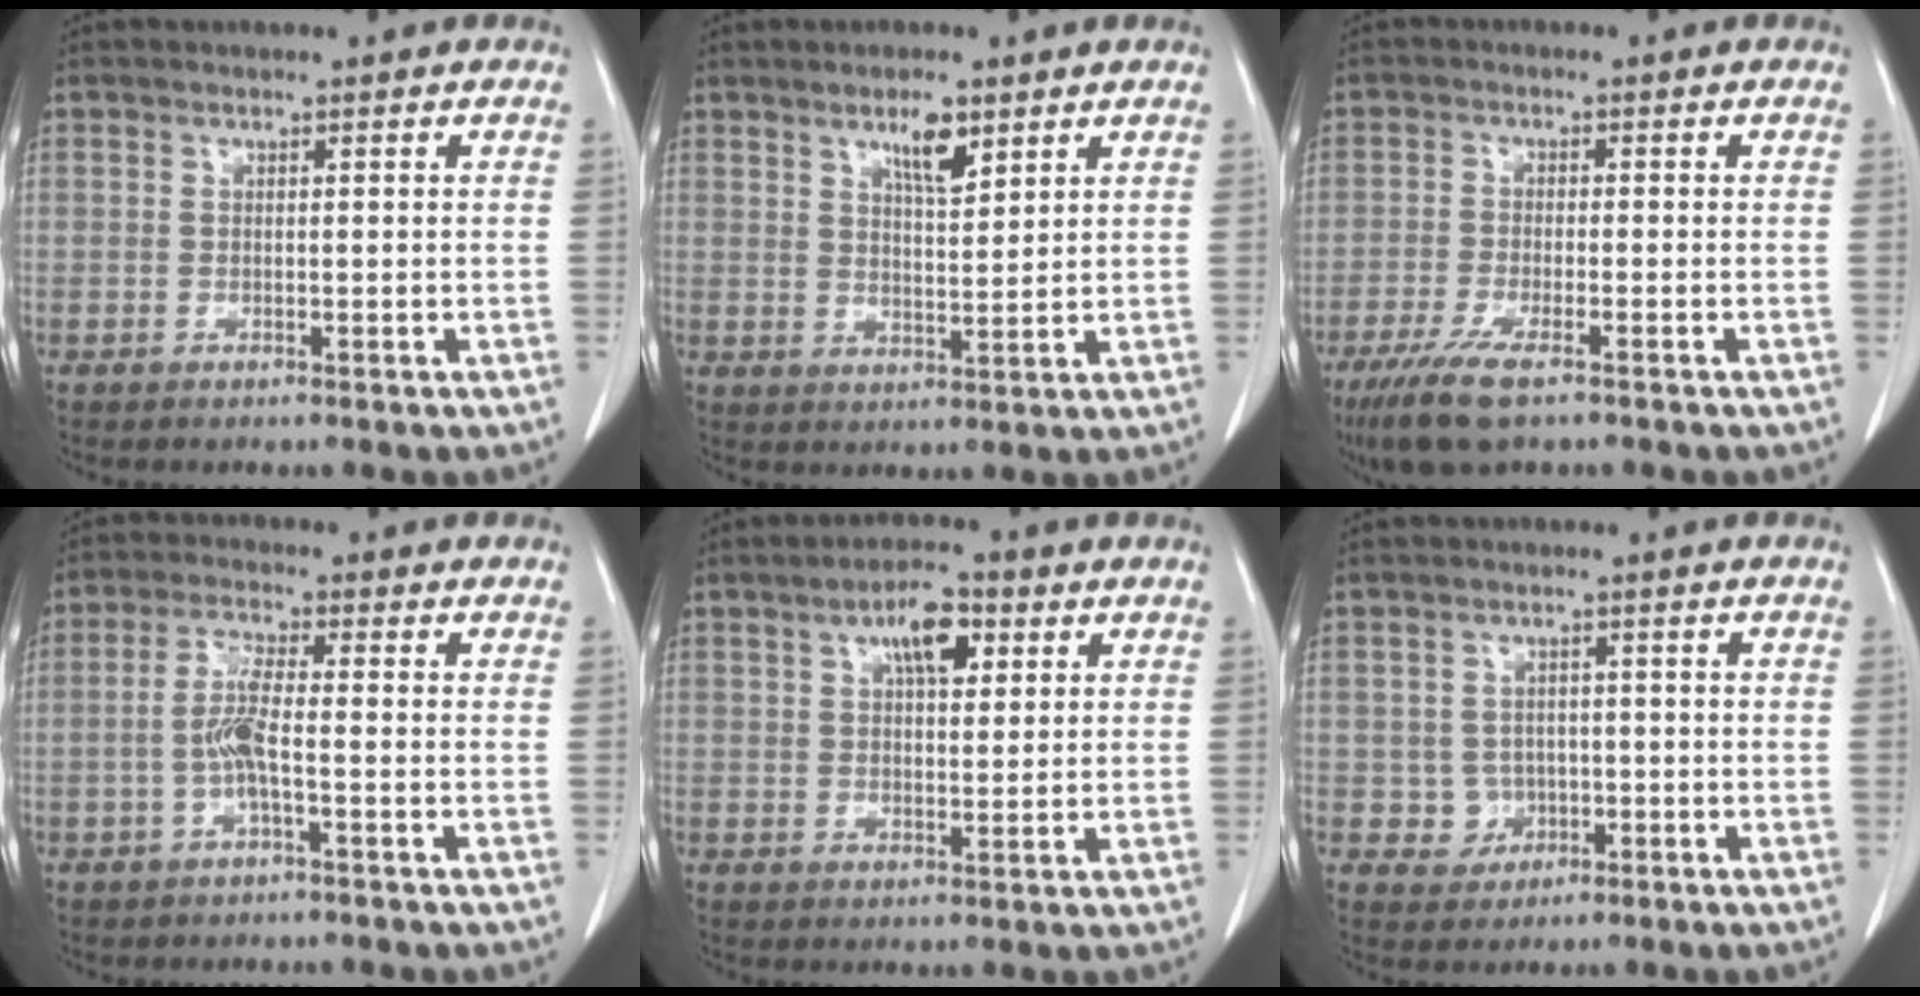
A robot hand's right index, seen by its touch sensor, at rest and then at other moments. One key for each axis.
{"total": 4.9, "fx": 3.1, "fy": 1.2, "fz": 3.7, "tx": -0.067, "ty": -0.003, "tz": 0.053}
{"total": 7.5, "fx": -4.9, "fy": 1.4, "fz": 5.5, "tx": -0.103, "ty": -0.019, "tz": -0.080}
{"total": 4.7, "fx": -1.2, "fy": 0.4, "fz": 4.6, "tx": -0.099, "ty": 0.005, "tz": -0.024}
{"total": 6.2, "fx": 2.7, "fy": 2.2, "fz": 5.1, "tx": -0.087, "ty": 0.009, "tz": 0.042}
{"total": 3.7, "fx": -0.5, "fy": 3.6, "fz": 0.2, "tx": 0.012, "ty": 0.012, "tz": 0.003}